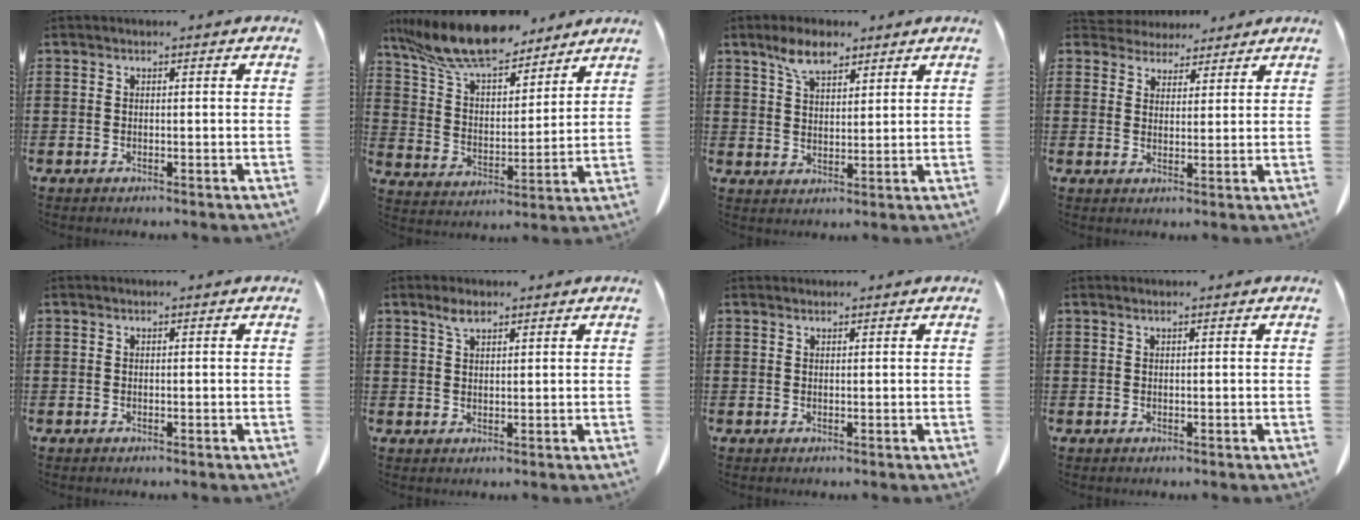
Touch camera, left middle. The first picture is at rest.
{"total": 12.3, "force": [10.4, 2.7, 6.1], "torque": [-0.157, -0.046, 0.188]}
{"total": 5.9, "force": [4.1, 2.5, 3.5], "torque": [-0.079, 0.002, 0.076]}
{"total": 3.6, "force": [3.4, 1.3, -0.1], "torque": [-0.012, -0.007, 0.065]}
{"total": 0.0}
{"total": 2.6, "force": [1.8, 1.0, 1.6], "torque": [-0.036, 0.002, 0.034]}
{"total": 0.8, "force": [0.8, 0.3, 0.1], "torque": [-0.004, -0.002, 0.016]}
{"total": 0.6, "force": [0.4, 0.0, 0.4], "torque": [-0.008, -0.002, 0.009]}